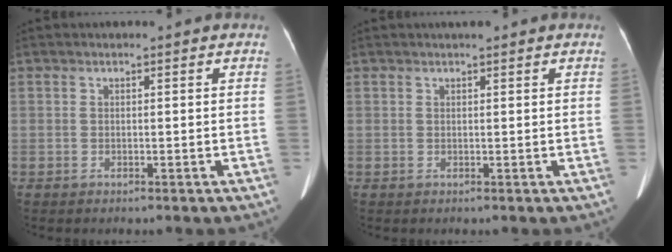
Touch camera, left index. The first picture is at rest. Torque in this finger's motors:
{"motor_torque": [-0.34, -0.06, -0.14, 0.01]}